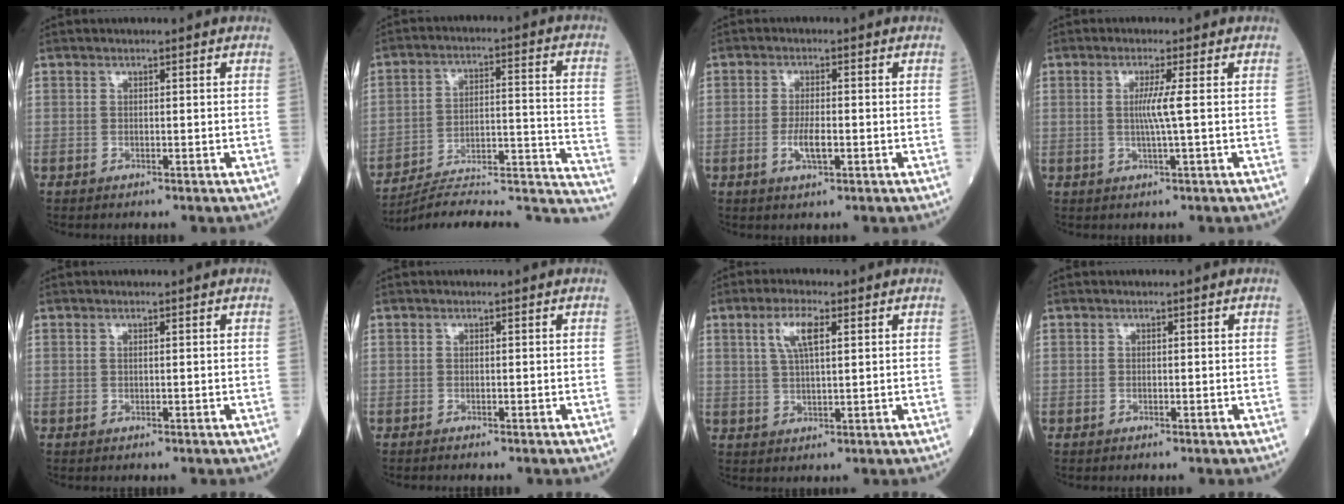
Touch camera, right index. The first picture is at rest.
{"total": 26.2, "force": [-24.3, 2.6, 9.4], "torque": [-0.065, 0.024, -0.334]}
{"total": 3.7, "force": [-1.0, 0.9, 3.4], "torque": [-0.067, -0.001, -0.016]}
{"total": 3.4, "force": [0.2, -0.9, 3.2], "torque": [-0.064, -0.006, 0.001]}
{"total": 0.0}
{"total": 0.7, "force": [-0.6, -0.1, 0.3], "torque": [-0.004, 0.000, -0.009]}
{"total": 5.3, "force": [2.1, 1.3, 4.7], "torque": [-0.098, 0.009, 0.043]}
{"total": 0.0}